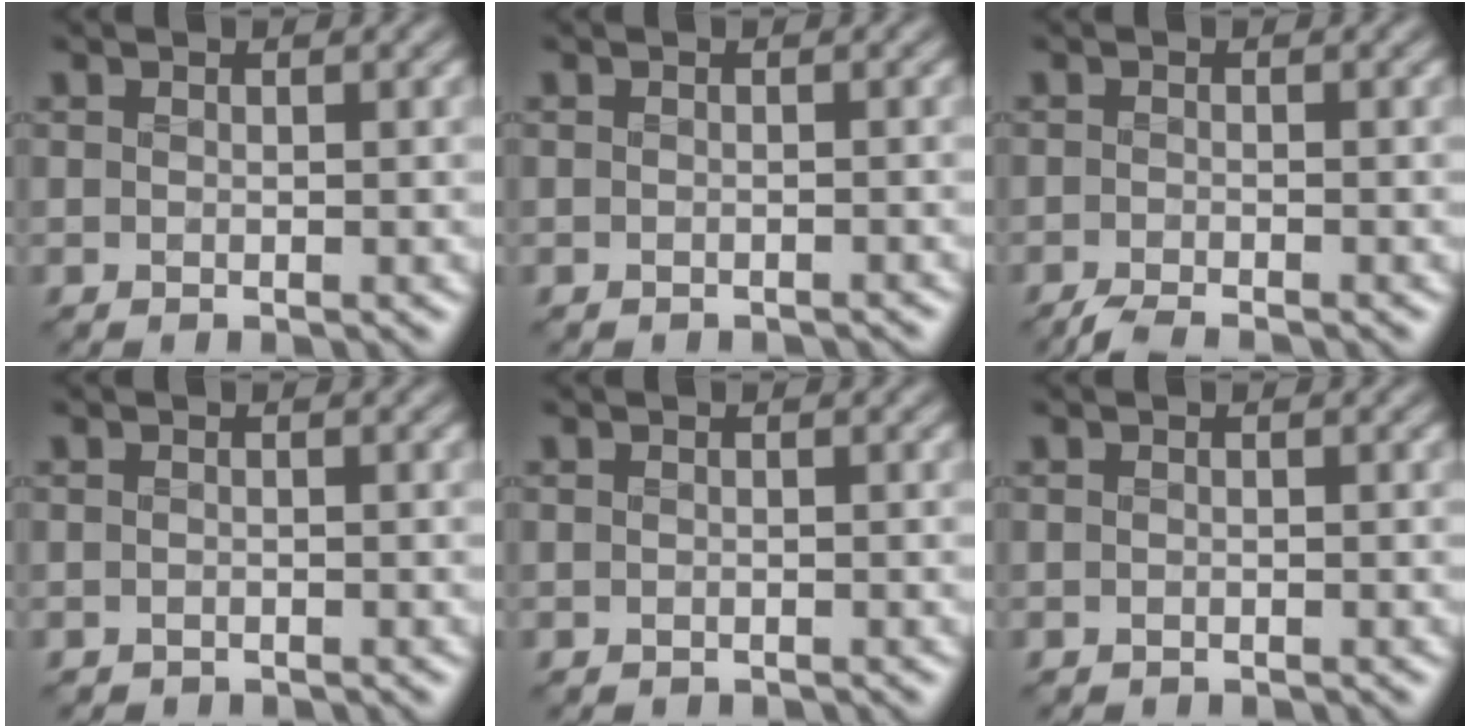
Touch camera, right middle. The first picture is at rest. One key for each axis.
{"total": 0.6, "fx": -0.5, "fy": 0.2, "fz": 0.0, "tx": -0.001, "ty": -0.005, "tz": -0.009}
{"total": 2.4, "fx": -2.2, "fy": 0.4, "fz": 1.0, "tx": -0.005, "ty": -0.005, "tz": -0.041}
{"total": 0.6, "fx": -0.5, "fy": 0.1, "fz": -0.2, "tx": 0.004, "ty": 0.001, "tz": -0.004}
{"total": 0.0}
{"total": 0.0}